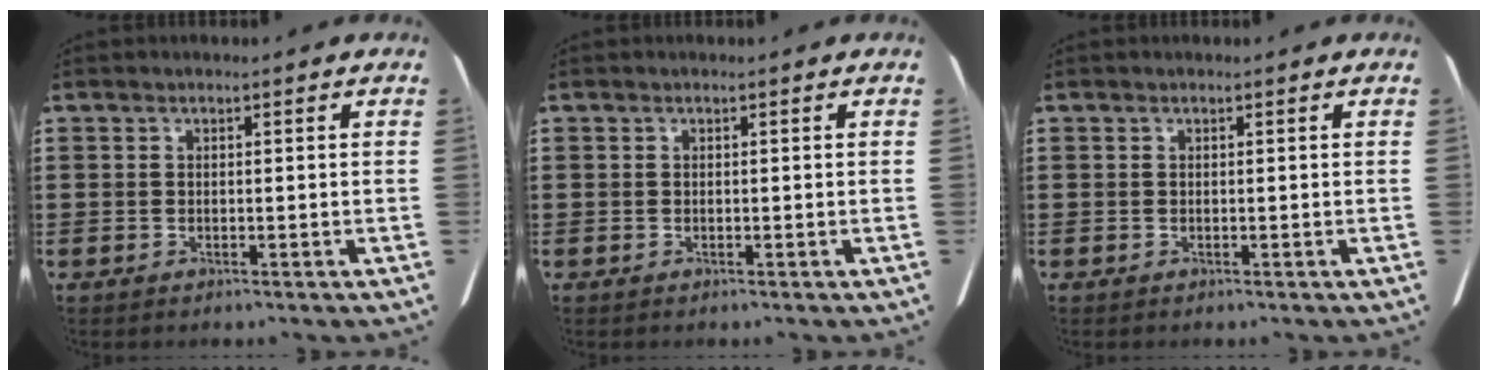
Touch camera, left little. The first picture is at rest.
{"total": 0.0}
{"total": 0.0}